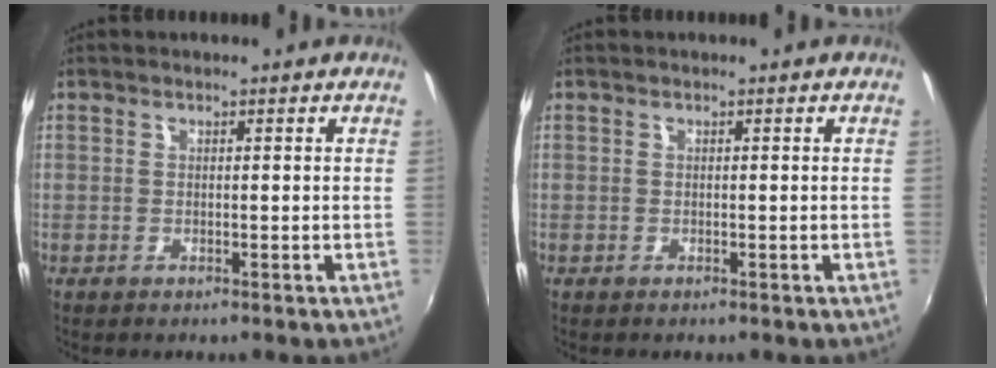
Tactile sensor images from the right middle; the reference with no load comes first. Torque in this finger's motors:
{"motor_torque": [0.03, -0.14, -0.02, 0.00]}